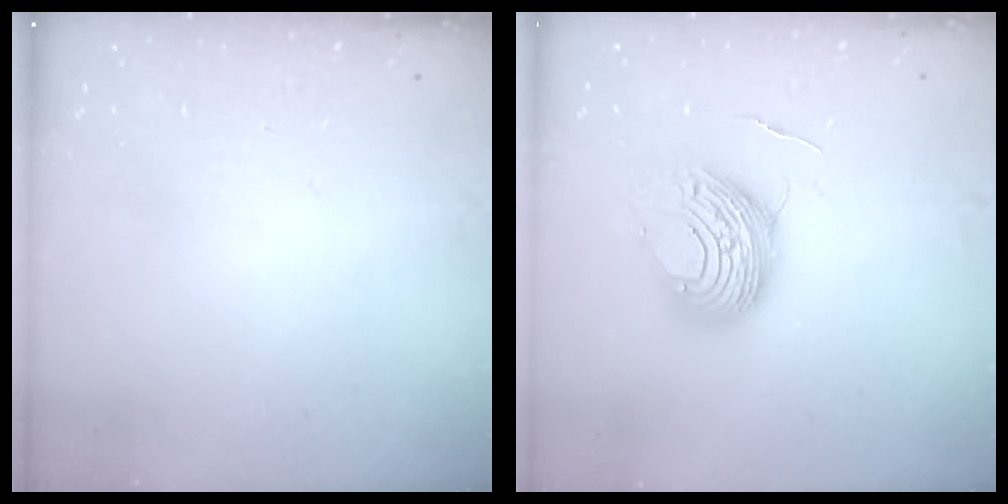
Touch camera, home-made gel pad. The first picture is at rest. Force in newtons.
{"total": 10.8, "press": 10.8, "slide": 1.1}